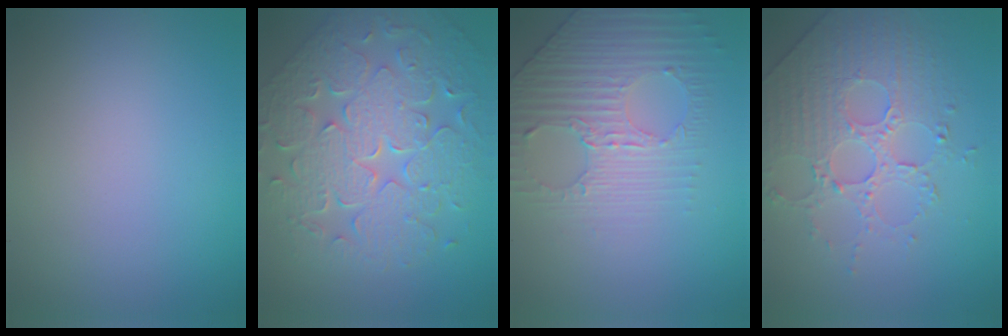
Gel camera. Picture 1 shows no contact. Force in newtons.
{"total": 9.3, "press": 6.8, "slide": 6.3}
{"total": 4.0, "press": 3.5, "slide": 1.9}
{"total": 4.7, "press": 3.9, "slide": 2.6}